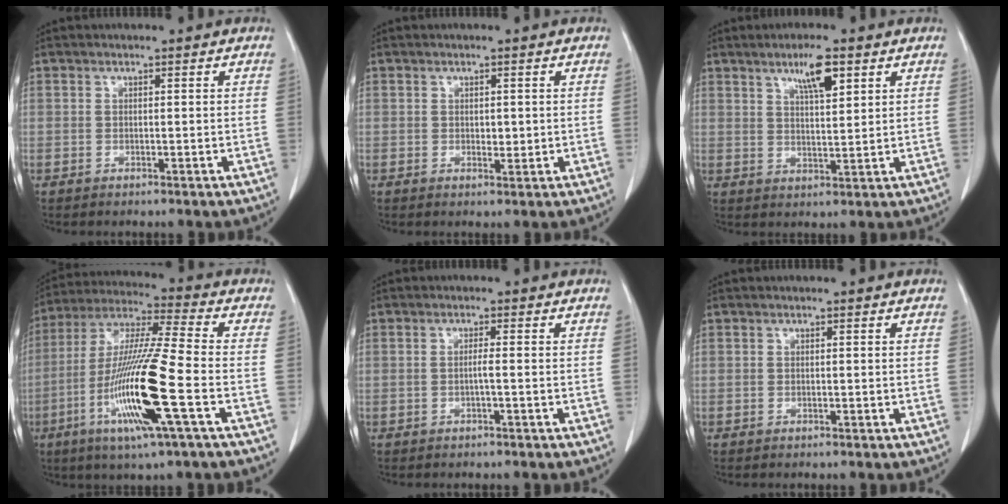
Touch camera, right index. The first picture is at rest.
{"total": 1.5, "force": [0.1, 0.9, 1.2], "torque": [-0.016, -0.003, 0.005]}
{"total": 5.7, "force": [3.3, 1.0, 4.6], "torque": [-0.082, 0.000, 0.056]}
{"total": 17.3, "force": [-5.6, 0.0, 16.3], "torque": [-0.334, -0.021, -0.111]}
{"total": 1.1, "force": [-0.3, -0.2, 1.1], "torque": [-0.020, 0.001, -0.006]}
{"total": 0.0}